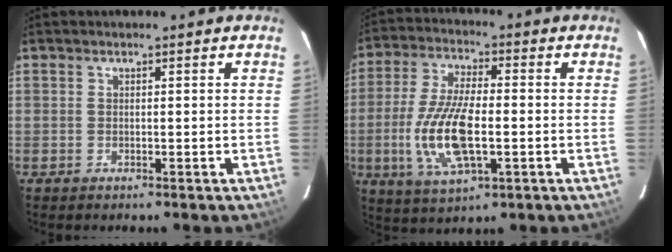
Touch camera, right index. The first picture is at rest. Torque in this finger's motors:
{"motor_torque": [2.00, -0.14, 0.93, 0.12]}